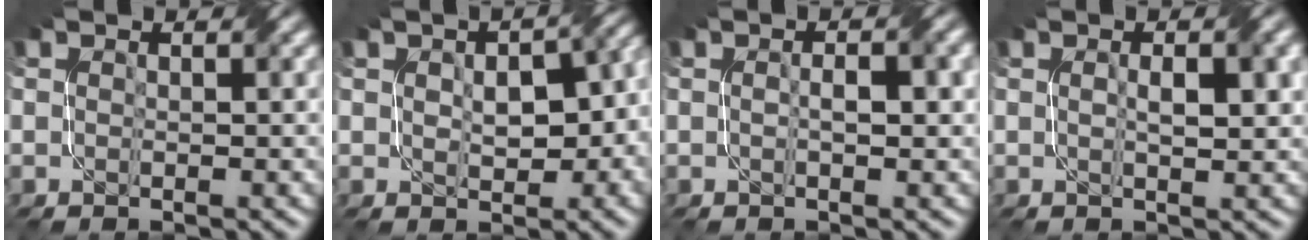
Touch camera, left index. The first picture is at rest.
{"total": 7.4, "force": [0.3, 4.5, 5.9], "torque": [-0.068, 0.010, 0.019]}
{"total": 2.2, "force": [0.1, 0.6, 2.1], "torque": [-0.031, 0.000, -0.001]}
{"total": 2.7, "force": [0.5, 0.7, 2.6], "torque": [-0.044, 0.003, 0.008]}